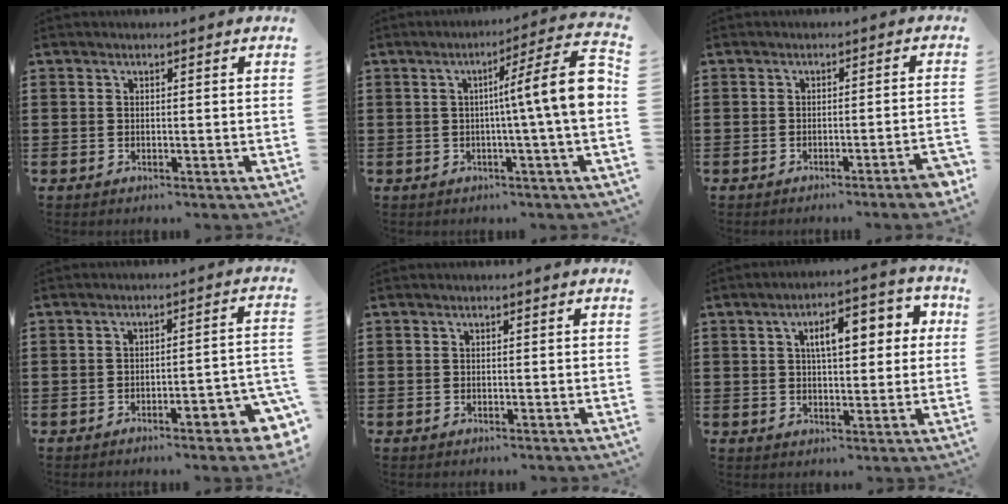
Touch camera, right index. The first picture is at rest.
{"total": 10.9, "force": [0.4, 0.5, 10.9], "torque": [-0.169, -0.013, 0.001]}
{"total": 2.6, "force": [-1.8, -0.4, 1.8], "torque": [-0.029, -0.007, -0.032]}
{"total": 4.9, "force": [-3.2, 0.8, 3.7], "torque": [-0.052, -0.008, -0.058]}
{"total": 0.0}
{"total": 7.8, "force": [2.1, 3.4, 6.7], "torque": [-0.105, 0.002, 0.025]}